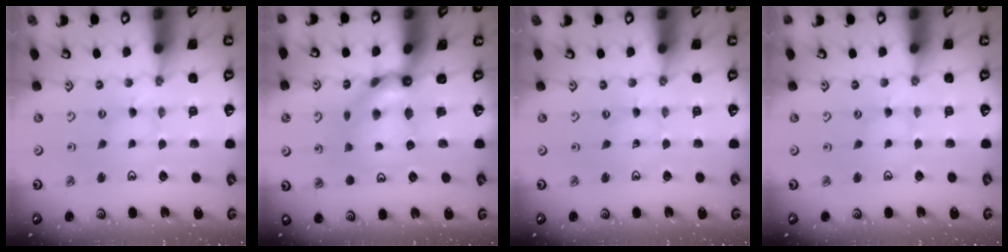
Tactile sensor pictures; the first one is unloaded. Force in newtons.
{"total": 8.3, "press": 8.3, "slide": 0.8}
{"total": 0.0}
{"total": 0.6, "press": 0.6, "slide": 0.1}